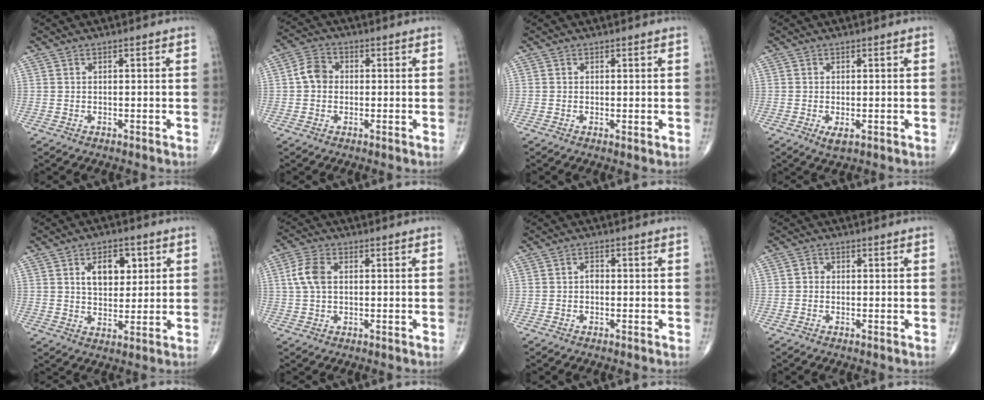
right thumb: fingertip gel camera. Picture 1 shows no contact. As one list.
[{"total": 4.7, "force": [-0.1, 3.9, 2.6], "torque": [-0.039, 0.014, -0.010]}, {"total": 1.0, "force": [0.1, 0.3, 0.9], "torque": [-0.017, -0.006, 0.001]}, {"total": 2.1, "force": [-0.6, 0.9, 1.8], "torque": [-0.031, -0.005, -0.007]}, {"total": 8.4, "force": [2.7, 5.2, 5.9], "torque": [-0.060, -0.011, 0.044]}, {"total": 5.3, "force": [0.8, 3.3, 4.1], "torque": [-0.095, 0.011, 0.012]}, {"total": 1.3, "force": [-0.2, 0.9, 0.9], "torque": [-0.008, 0.004, -0.008]}, {"total": 1.1, "force": [-0.3, 1.0, 0.5], "torque": [-0.001, 0.003, -0.009]}]